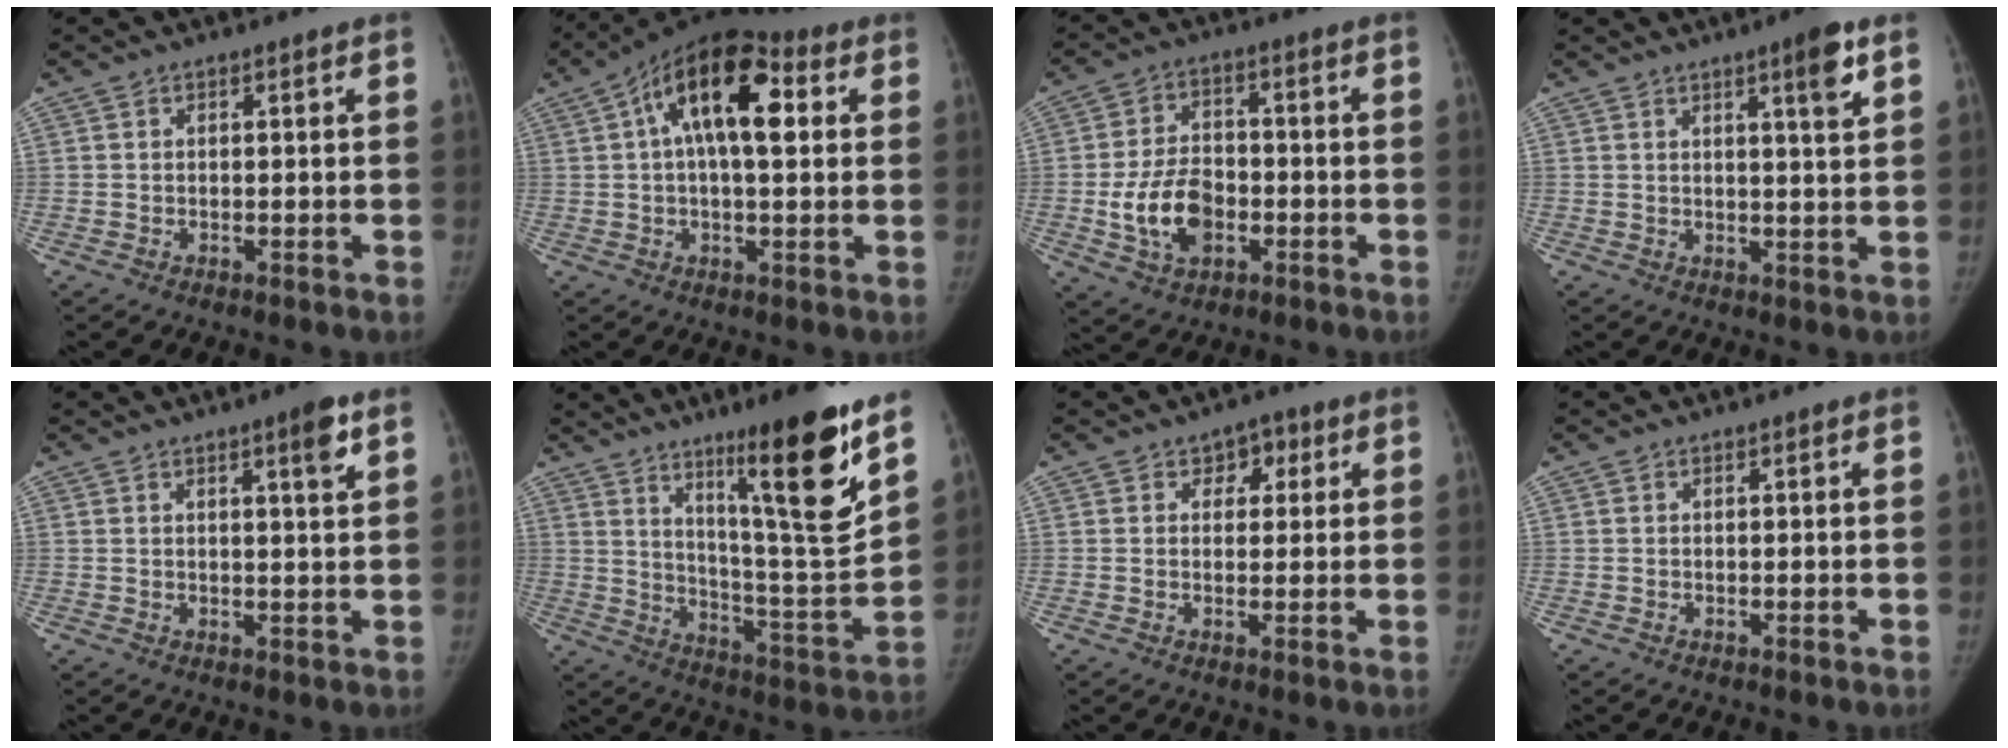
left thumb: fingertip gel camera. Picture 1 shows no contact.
{"total": 16.4, "force": [4.3, 7.6, 13.9], "torque": [-0.212, 0.022, 0.057]}
{"total": 10.8, "force": [-2.8, 7.3, 7.5], "torque": [-0.125, 0.017, -0.046]}
{"total": 5.2, "force": [2.8, 0.4, 4.4], "torque": [-0.058, -0.017, 0.041]}
{"total": 3.9, "force": [2.2, 0.3, 3.2], "torque": [-0.044, -0.014, 0.033]}
{"total": 19.8, "force": [11.6, 1.8, 15.9], "torque": [-0.214, -0.076, 0.191]}
{"total": 4.1, "force": [1.7, 3.0, 2.2], "torque": [0.002, -0.002, 0.019]}
{"total": 0.0}